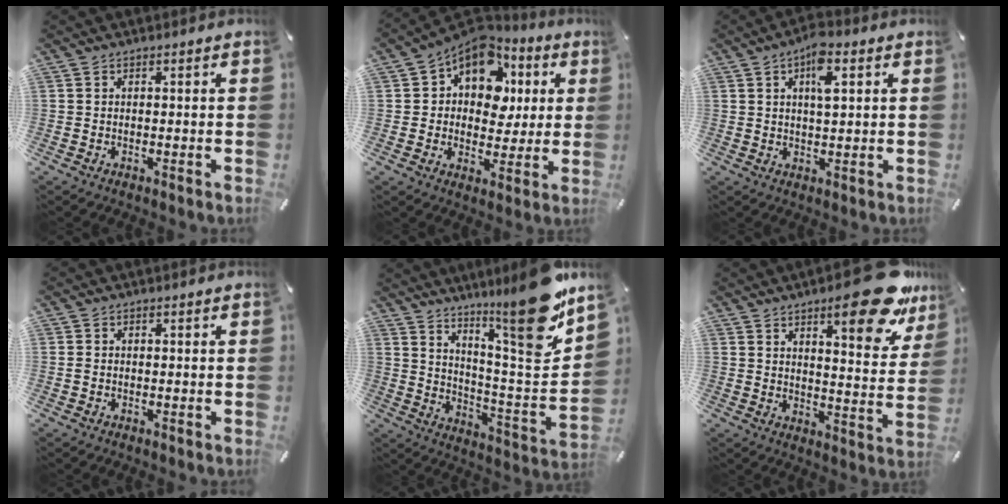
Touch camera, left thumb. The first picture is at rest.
{"total": 12.9, "force": [5.9, 9.5, 6.5], "torque": [-0.109, -0.034, 0.112]}
{"total": 6.9, "force": [2.9, 2.7, 5.6], "torque": [-0.096, -0.001, 0.045]}
{"total": 0.5, "force": [0.0, 0.5, 0.2], "torque": [-0.002, 0.004, -0.002]}
{"total": 21.0, "force": [15.3, 2.0, 14.2], "torque": [-0.201, -0.137, 0.233]}
{"total": 18.9, "force": [12.0, 6.0, 13.2], "torque": [-0.176, -0.078, 0.189]}